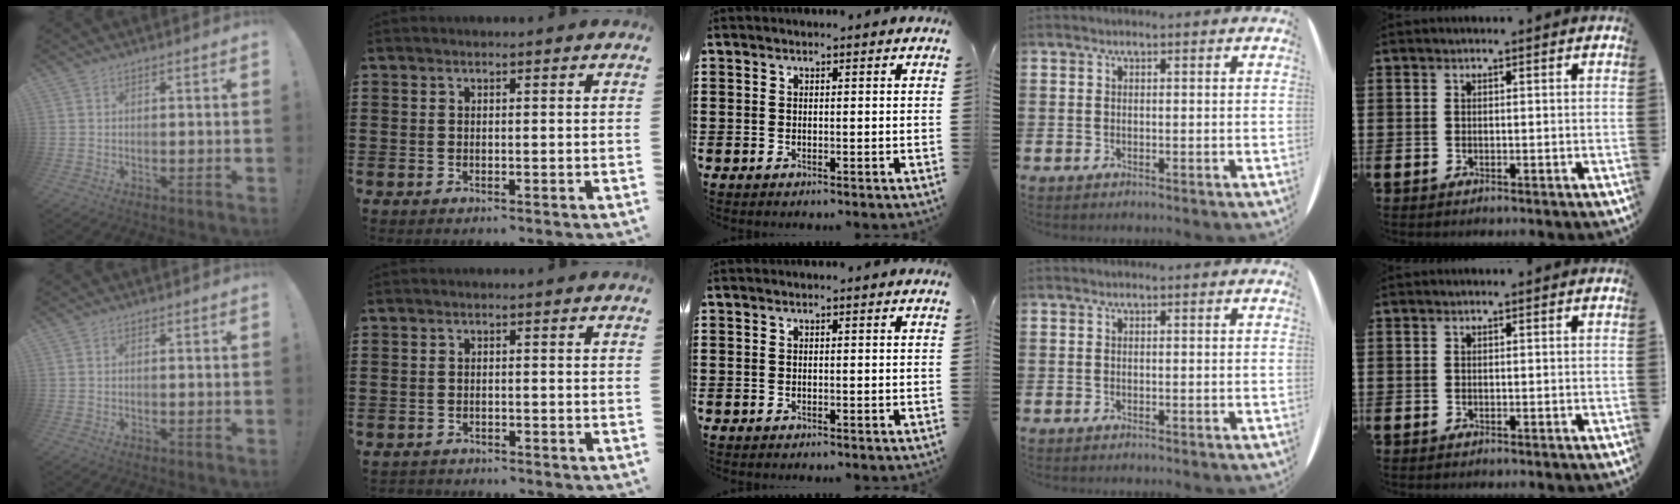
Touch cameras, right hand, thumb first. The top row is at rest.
{"index": {"total": 1.1, "force": [-1.1, 0.2, -0.1], "torque": [-0.002, 0.003, -0.025]}}